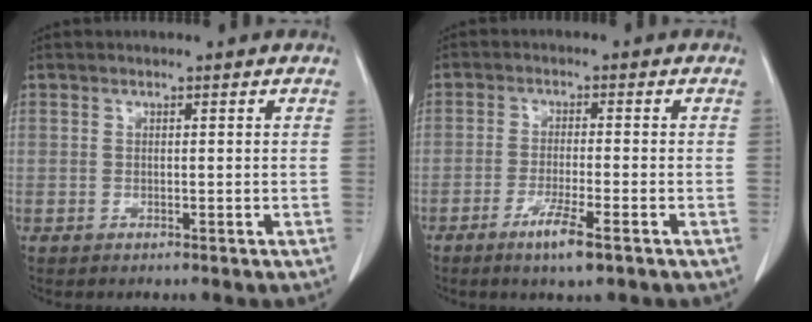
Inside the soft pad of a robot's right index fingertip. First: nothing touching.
{"total": 5.3, "force": [-3.1, 0.2, 4.2], "torque": [-0.080, -0.010, -0.056]}